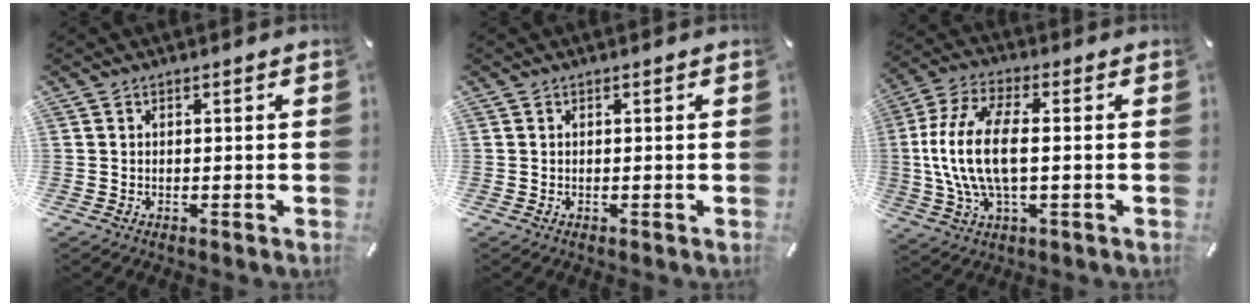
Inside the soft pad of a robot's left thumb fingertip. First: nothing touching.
{"total": 0.0}
{"total": 15.0, "force": [-0.2, 7.0, 13.2], "torque": [-0.282, -0.008, -0.003]}